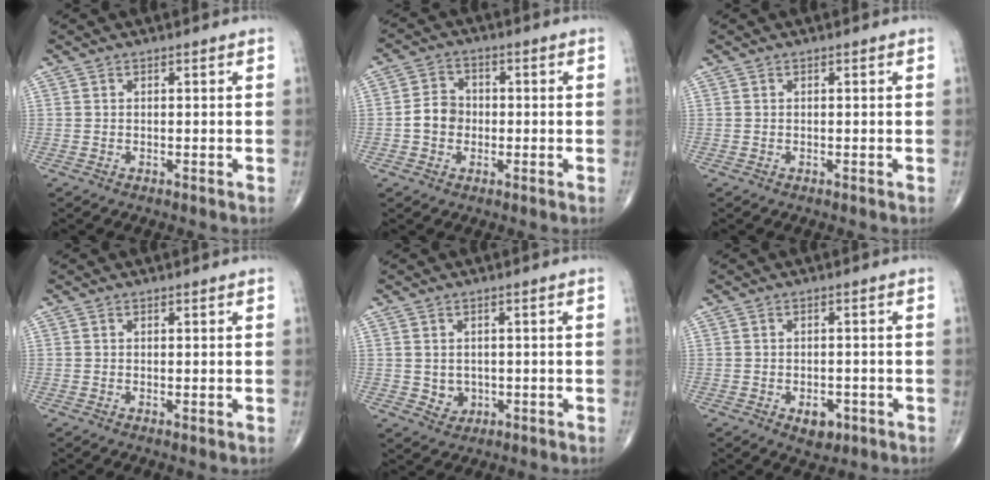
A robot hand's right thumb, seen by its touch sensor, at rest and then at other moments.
{"total": 5.4, "force": [-0.9, 4.6, 2.7], "torque": [-0.035, 0.017, -0.023]}
{"total": 0.0}
{"total": 0.6, "force": [0.0, 0.1, 0.6], "torque": [-0.012, -0.004, 0.000]}
{"total": 3.0, "force": [-0.2, 2.7, 1.3], "torque": [-0.008, 0.000, 0.007]}
{"total": 4.1, "force": [-1.7, 2.5, 2.7], "torque": [-0.023, 0.004, -0.019]}